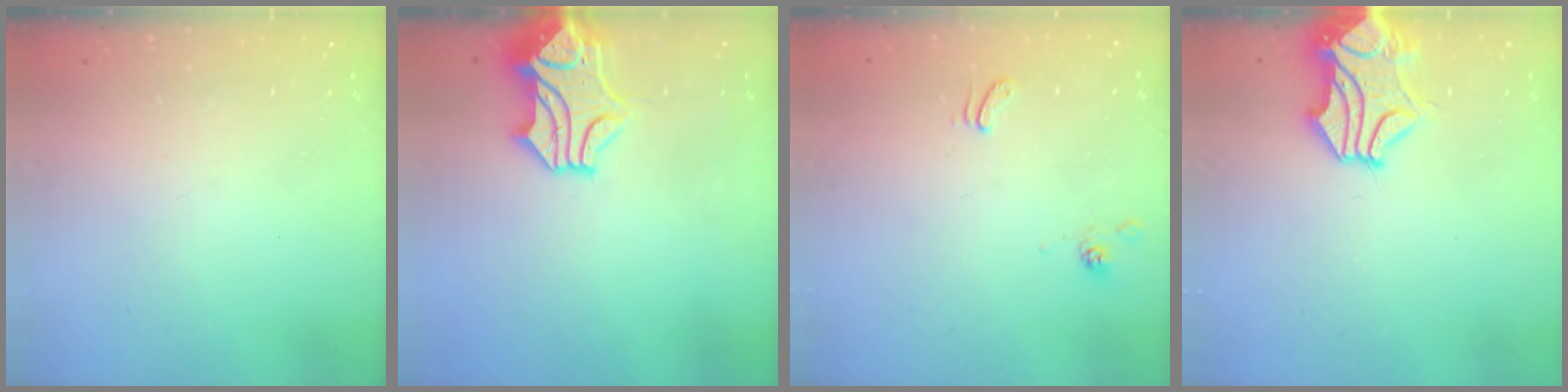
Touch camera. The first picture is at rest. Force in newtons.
{"total": 1.0, "press": 0.3, "slide": 1.0}
{"total": 1.7, "press": 1.6, "slide": 0.6}
{"total": 2.6, "press": 2.2, "slide": 1.4}